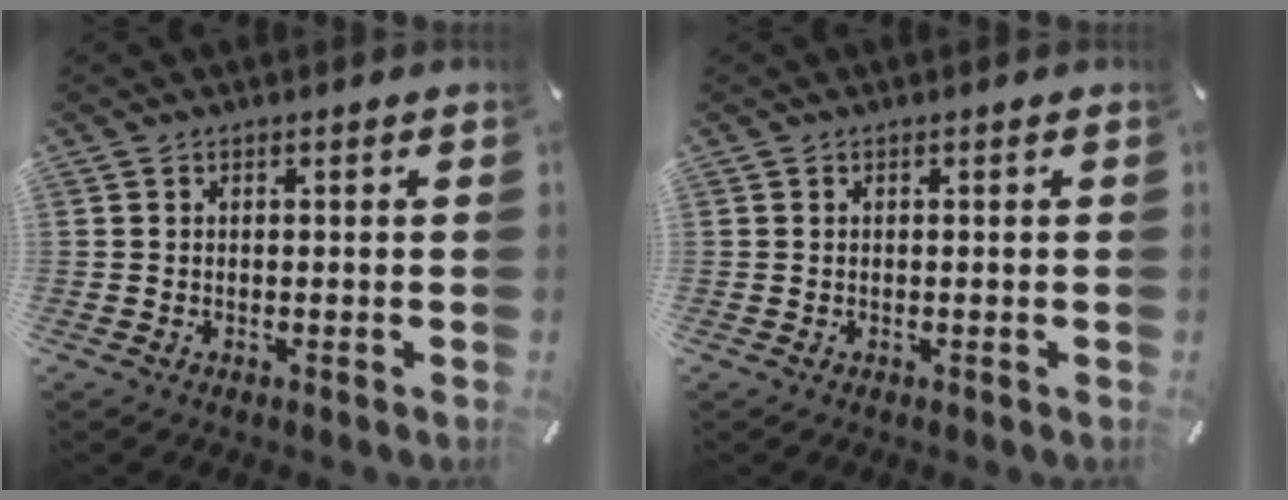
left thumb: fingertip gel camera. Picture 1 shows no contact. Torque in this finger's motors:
{"motor_torque": [-0.01, 0.00, -0.03, -0.02, 0.02]}